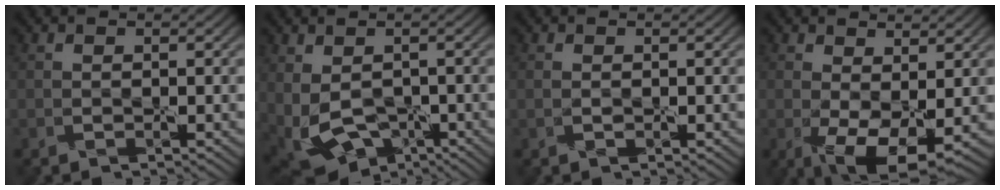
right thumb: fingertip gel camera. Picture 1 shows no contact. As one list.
[{"total": 9.3, "force": [-2.1, 6.4, 6.4], "torque": [-0.149, -0.041, -0.018]}, {"total": 0.9, "force": [-0.1, 0.6, 0.7], "torque": [-0.018, -0.002, 0.001]}, {"total": 7.2, "force": [-1.1, 3.4, 6.3], "torque": [-0.130, -0.017, -0.009]}]